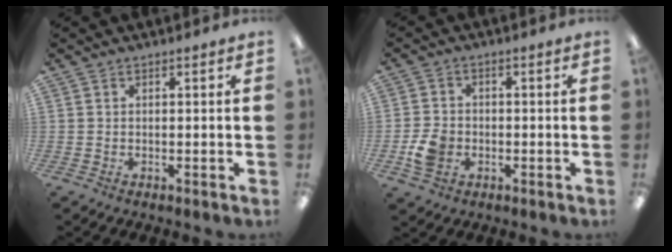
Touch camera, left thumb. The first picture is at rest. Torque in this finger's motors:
{"motor_torque": [-0.35, 0.50, 0.06, -0.17, 0.01]}